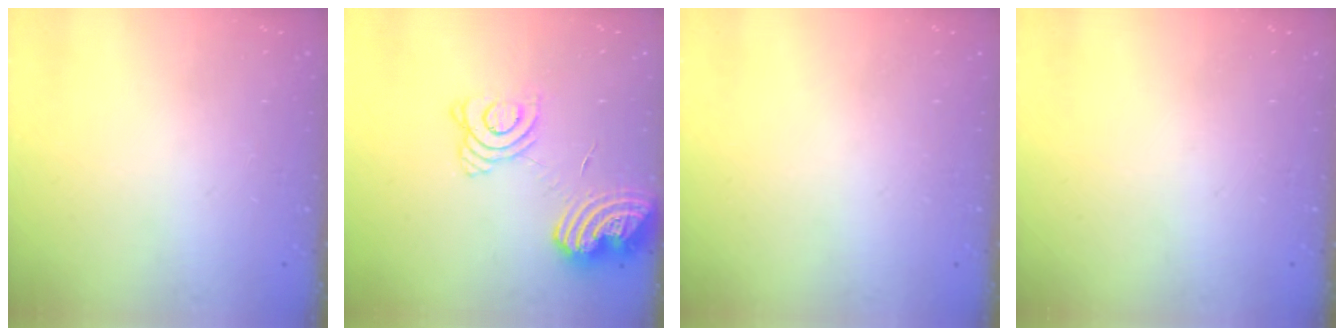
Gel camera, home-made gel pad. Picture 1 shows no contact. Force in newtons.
{"total": 14.4, "press": 14.3, "slide": 1.8}
{"total": 0.0}
{"total": 0.0}